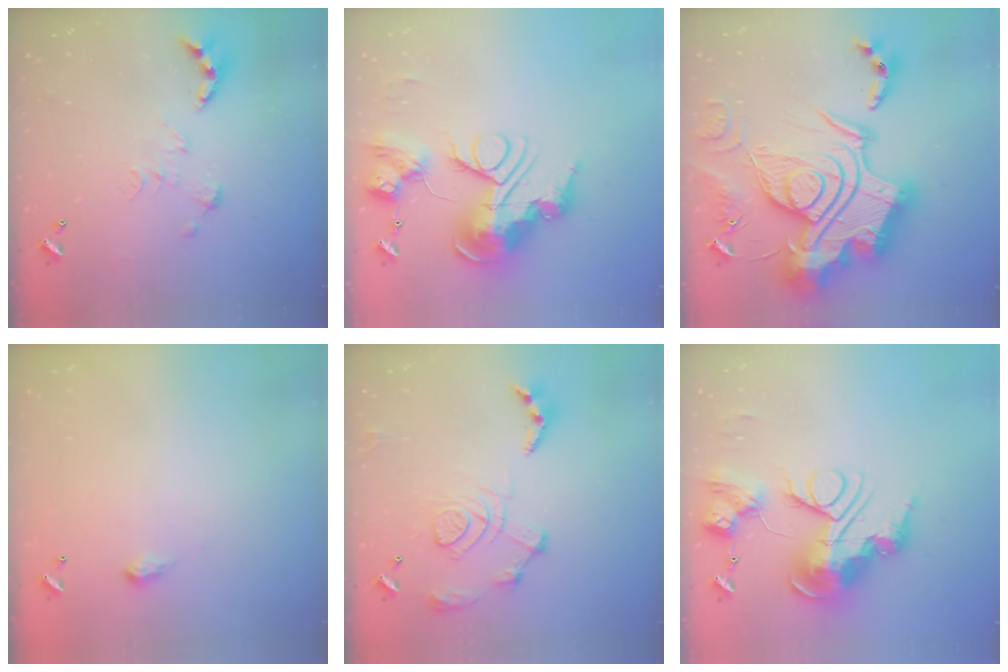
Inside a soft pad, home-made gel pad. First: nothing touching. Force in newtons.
{"total": 0.9, "press": 0.9, "slide": 0.0}
{"total": 0.6, "press": 0.6, "slide": 0.0}
{"total": 2.0, "press": 2.0, "slide": 0.3}
{"total": 13.9, "press": 13.8, "slide": 1.5}
{"total": 0.9, "press": 0.9, "slide": 0.0}